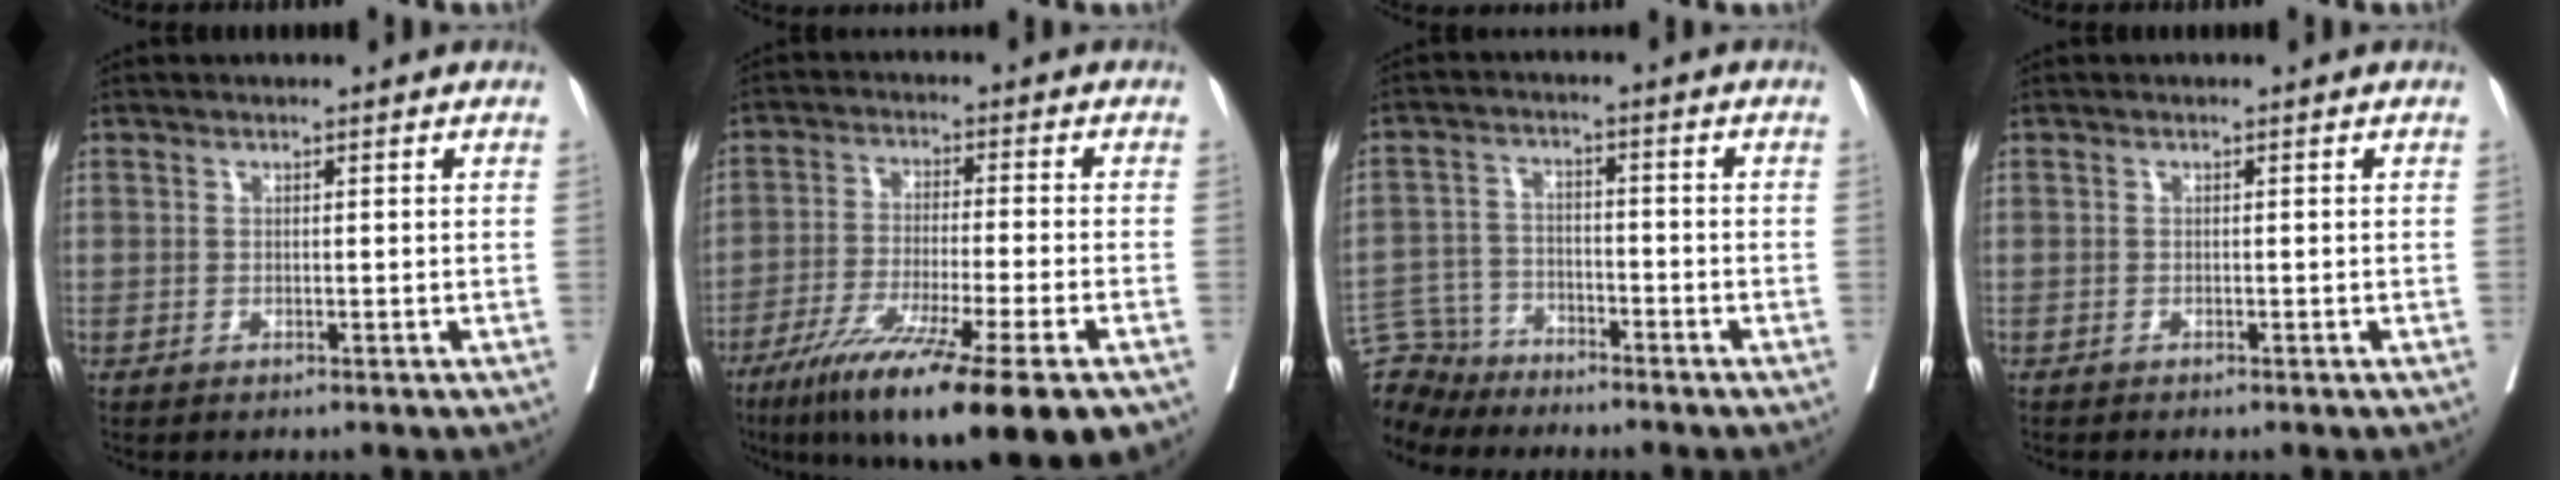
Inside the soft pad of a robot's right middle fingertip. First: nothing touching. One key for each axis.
{"total": 18.6, "fx": -11.9, "fy": 0.7, "fz": 14.3, "tx": -0.200, "ty": -0.051, "tz": -0.193}
{"total": 8.1, "fx": -7.6, "fy": 2.9, "fz": -0.2, "tx": -0.003, "ty": 0.012, "tz": -0.145}
{"total": 0.0}